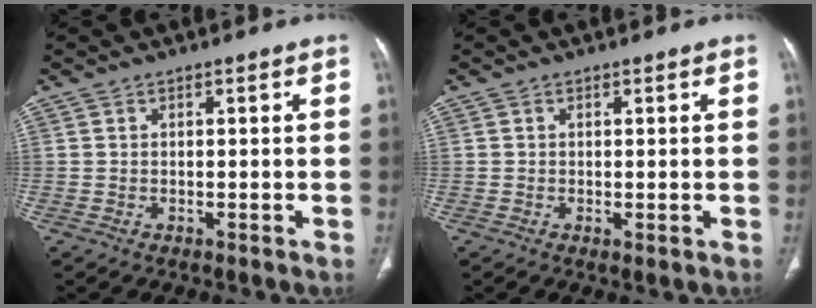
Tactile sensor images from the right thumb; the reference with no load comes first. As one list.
[{"total": 0.7, "force": [-0.1, 0.1, 0.6], "torque": [-0.016, -0.005, 0.001]}]